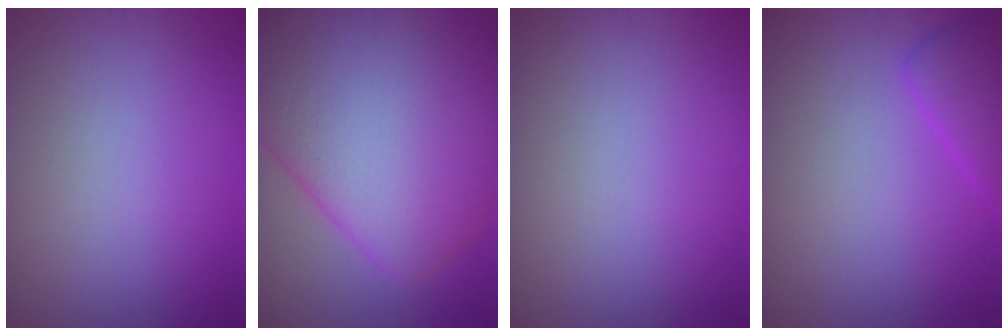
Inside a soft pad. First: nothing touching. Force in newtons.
{"total": 14.7, "press": 14.7, "slide": 0.4}
{"total": 0.0}
{"total": 2.7, "press": 2.7, "slide": 0.2}